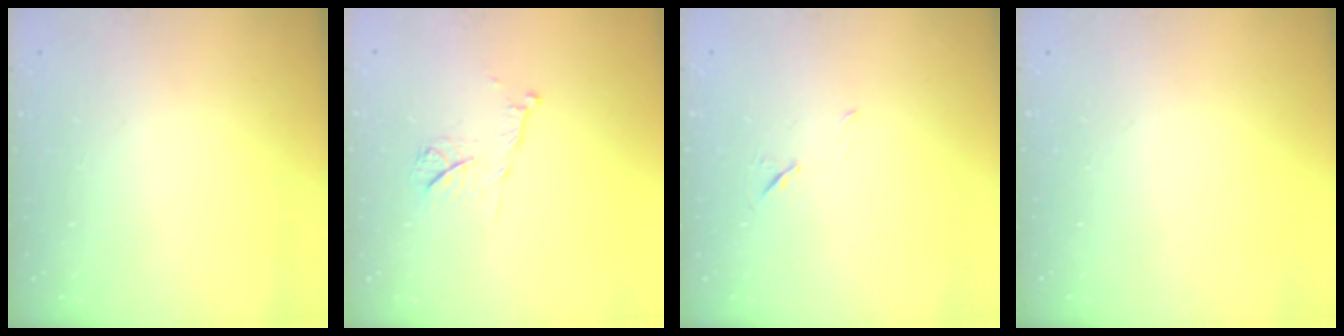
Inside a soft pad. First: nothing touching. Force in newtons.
{"total": 10.1, "press": 10.1, "slide": 0.5}
{"total": 4.9, "press": 4.4, "slide": 2.2}
{"total": 0.0}